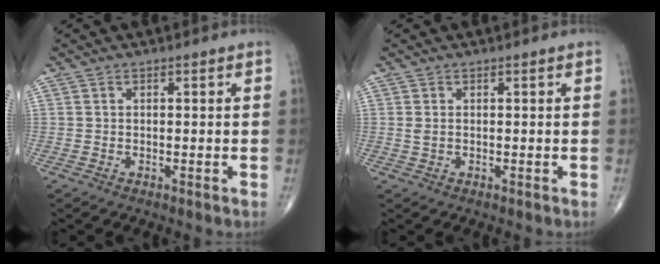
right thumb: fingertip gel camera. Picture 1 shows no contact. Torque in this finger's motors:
{"motor_torque": [-0.03, 0.36, -0.13, 0.01, 0.04]}